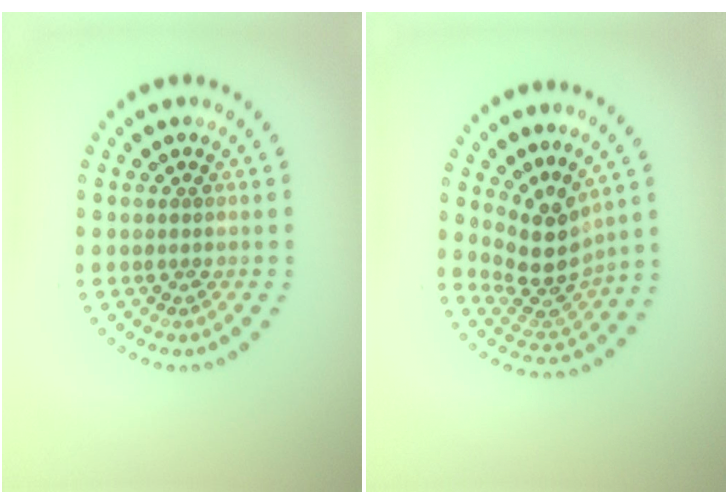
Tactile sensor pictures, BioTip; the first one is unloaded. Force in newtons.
{"total": 4.1, "press": 2.9, "slide": 2.9}